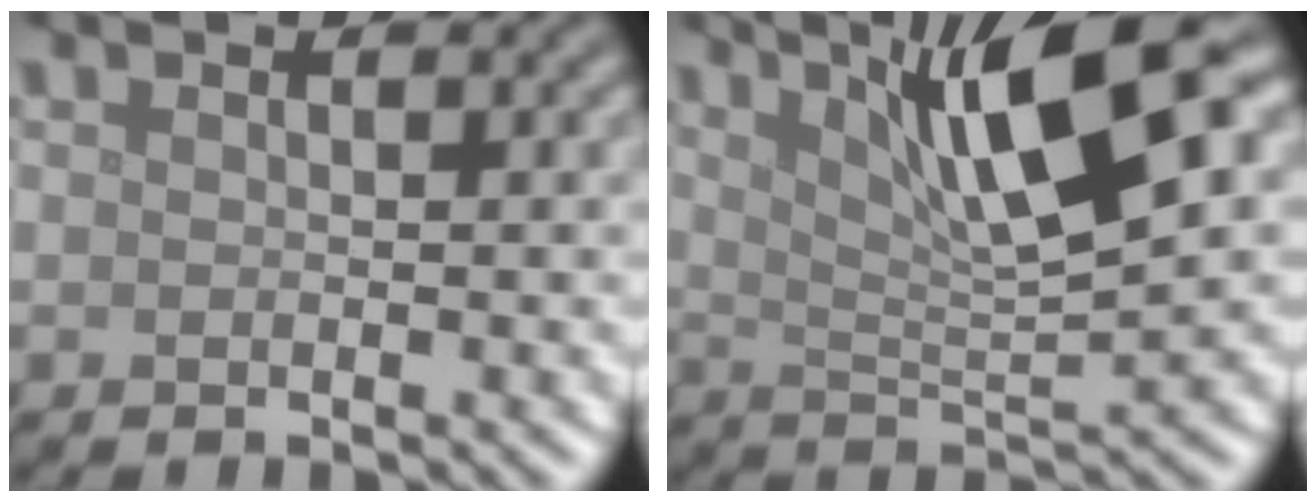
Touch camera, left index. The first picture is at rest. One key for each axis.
{"total": 10.1, "fx": 4.4, "fy": 2.2, "fz": 8.8, "tx": -0.134, "ty": 0.010, "tz": 0.075}